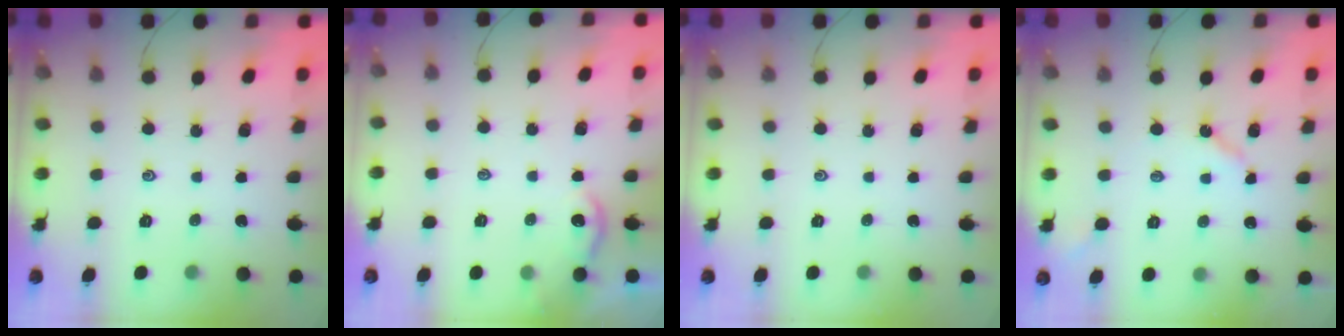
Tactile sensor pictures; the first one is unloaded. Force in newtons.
{"total": 2.0, "press": 1.9, "slide": 0.5}
{"total": 0.0}
{"total": 3.9, "press": 3.9, "slide": 0.1}